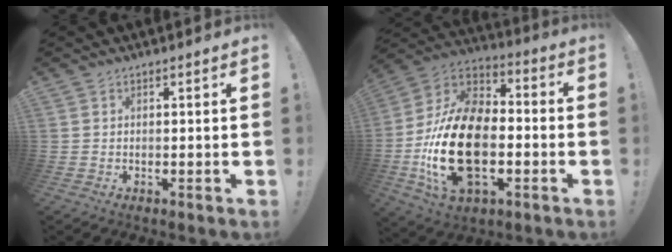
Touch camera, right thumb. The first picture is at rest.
{"total": 26.3, "force": [-5.1, 16.2, 20.0], "torque": [-0.399, 0.029, -0.078]}